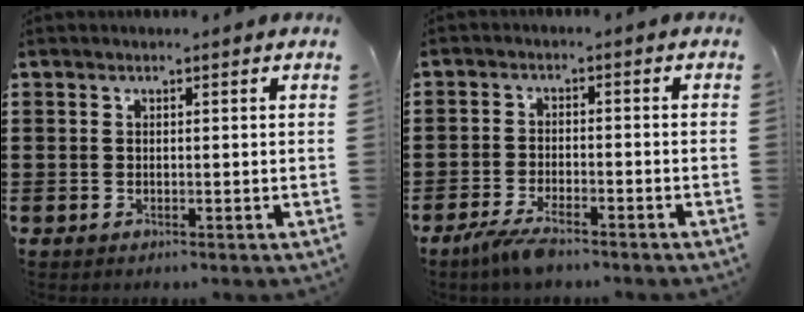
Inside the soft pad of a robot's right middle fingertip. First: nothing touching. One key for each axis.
{"total": 3.9, "fx": -3.3, "fy": 0.8, "fz": 2.0, "tx": -0.054, "ty": -0.004, "tz": -0.068}